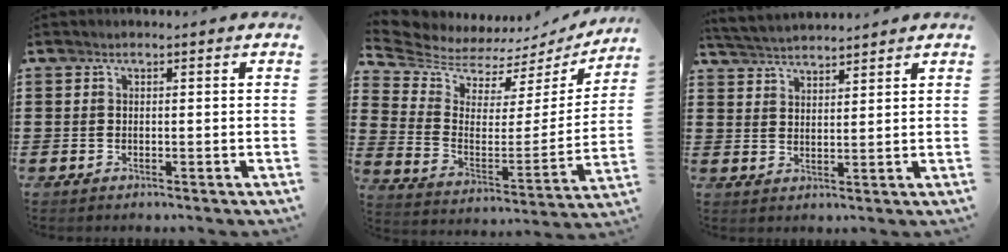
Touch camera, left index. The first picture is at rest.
{"total": 5.9, "force": [5.6, 1.8, 0.7], "torque": [-0.052, -0.053, 0.095]}
{"total": 3.2, "force": [3.2, -0.1, 0.1], "torque": [-0.013, -0.012, 0.057]}